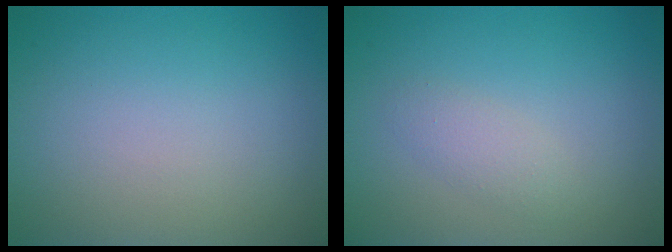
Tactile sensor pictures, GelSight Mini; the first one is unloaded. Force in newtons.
{"total": 1.5, "press": 1.5, "slide": 0.0}